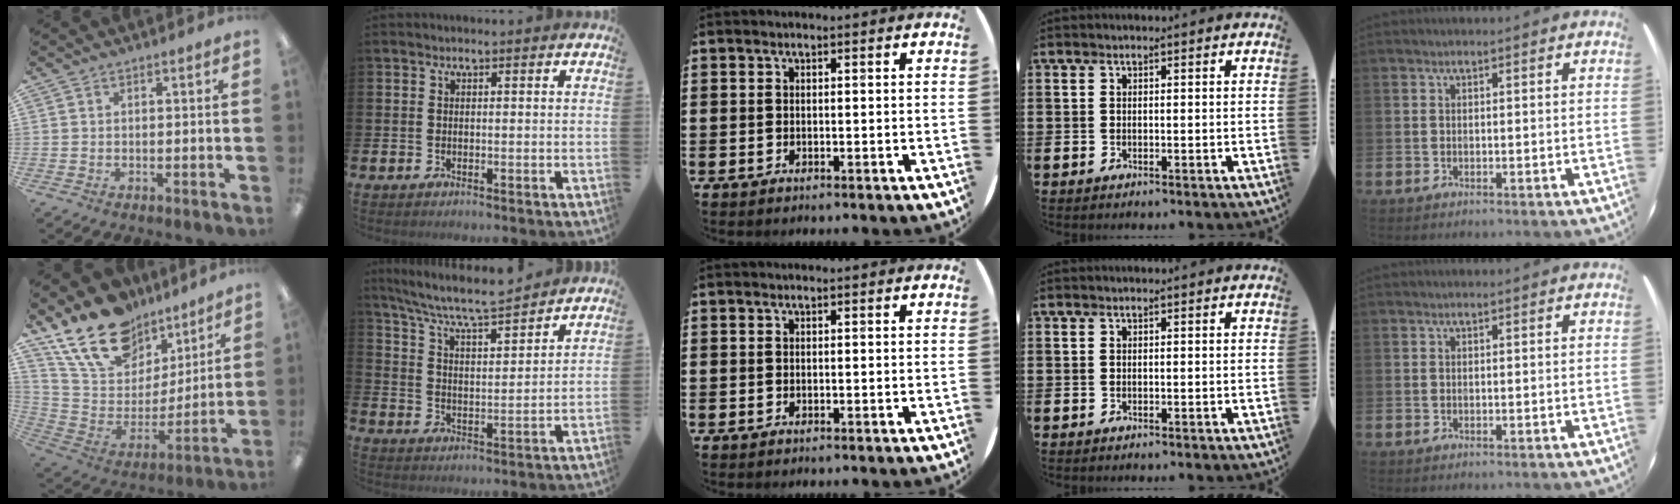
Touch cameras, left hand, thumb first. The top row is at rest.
{"thumb": {"total": 19.6, "force": [14.6, 10.8, 7.6], "torque": [-0.152, -0.090, 0.269]}, "index": {"total": 7.4, "force": [7.0, 0.5, 2.4], "torque": [-0.072, -0.051, 0.120]}}